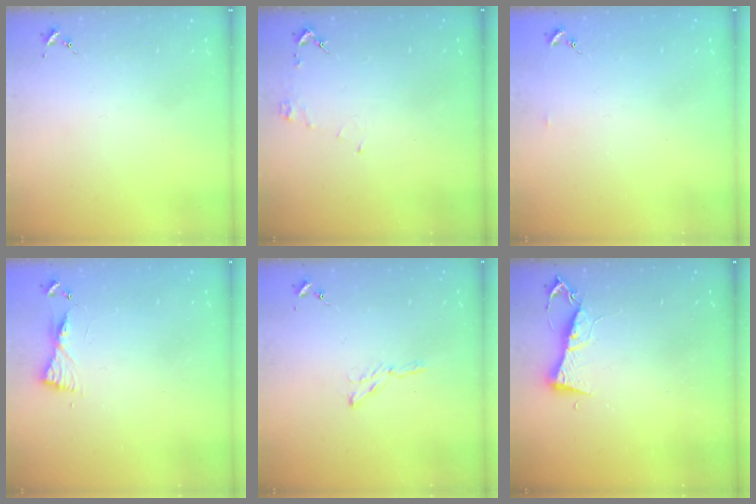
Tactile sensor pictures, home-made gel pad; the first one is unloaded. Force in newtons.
{"total": 3.7, "press": 3.7, "slide": 0.5}
{"total": 3.2, "press": 3.2, "slide": 0.4}
{"total": 5.6, "press": 5.6, "slide": 0.5}
{"total": 3.9, "press": 3.8, "slide": 0.5}
{"total": 7.2, "press": 7.1, "slide": 0.7}